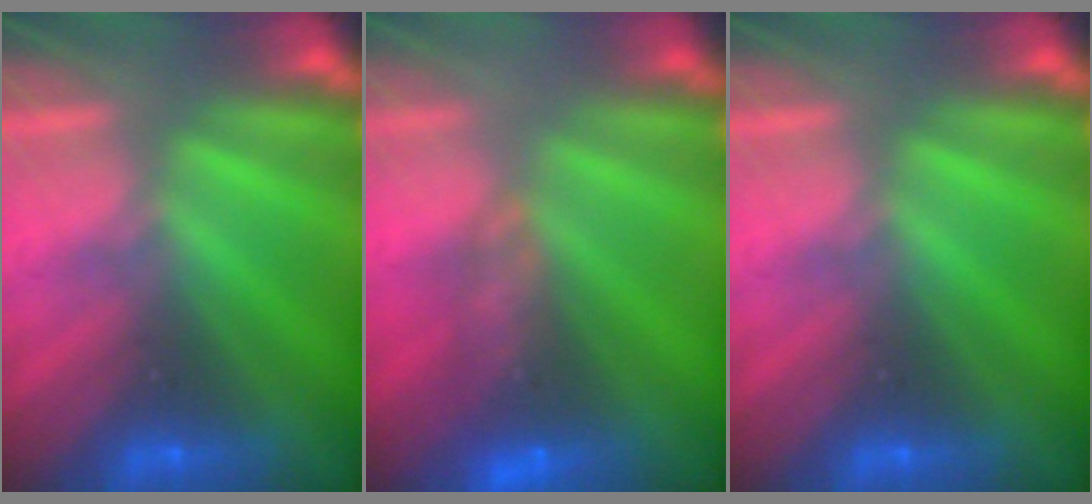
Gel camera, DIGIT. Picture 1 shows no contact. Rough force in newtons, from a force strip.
{"total": 7.4}
{"total": 0.0}